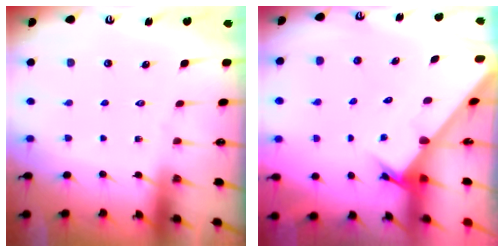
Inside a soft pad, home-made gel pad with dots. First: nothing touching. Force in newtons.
{"total": 2.7, "press": 2.7, "slide": 0.3}